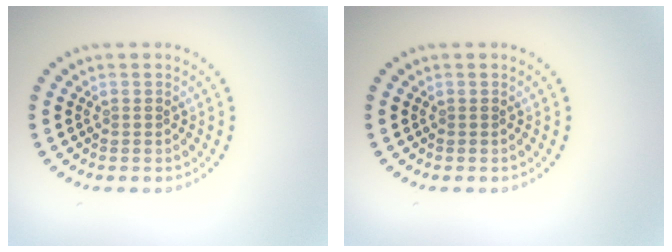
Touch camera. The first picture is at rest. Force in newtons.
{"total": 0.0}